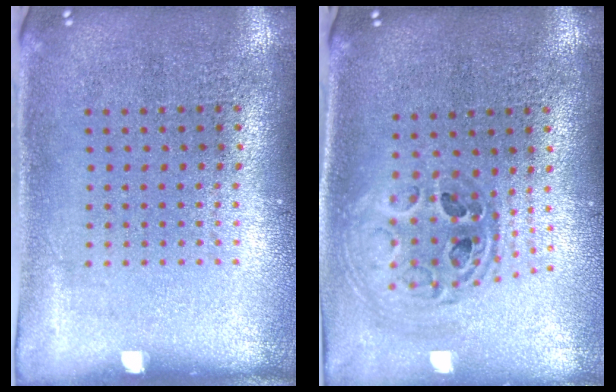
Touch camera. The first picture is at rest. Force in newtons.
{"total": 1.0, "press": 1.0, "slide": 0.2}